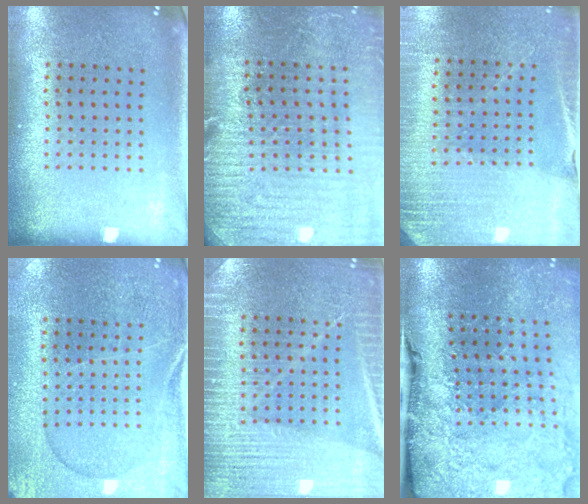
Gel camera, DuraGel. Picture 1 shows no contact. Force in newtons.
{"total": 3.0, "press": 3.0, "slide": 0.4}
{"total": 2.8, "press": 2.8, "slide": 0.2}
{"total": 0.8, "press": 0.6, "slide": 0.5}
{"total": 3.7, "press": 3.7, "slide": 0.6}
{"total": 4.7, "press": 3.6, "slide": 3.0}